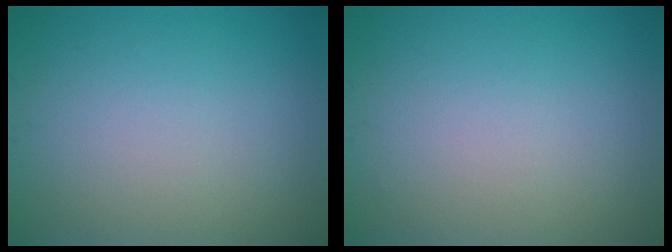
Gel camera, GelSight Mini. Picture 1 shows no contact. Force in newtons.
{"total": 0.0}